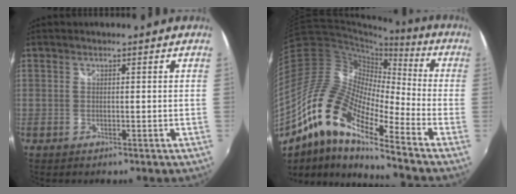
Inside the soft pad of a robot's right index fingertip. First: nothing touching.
{"total": 16.5, "force": [-10.3, 4.5, 12.1], "torque": [-0.207, -0.001, -0.218]}